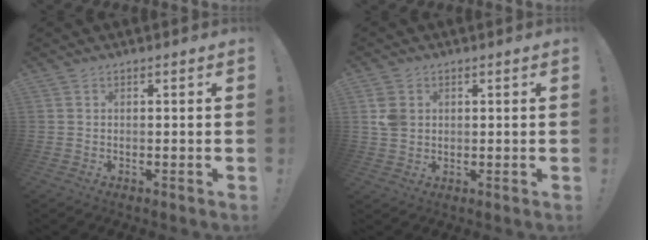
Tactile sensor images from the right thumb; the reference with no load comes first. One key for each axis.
{"total": 5.3, "fx": 1.5, "fy": 4.3, "fz": 2.8, "tx": -0.047, "ty": 0.003, "tz": 0.030}